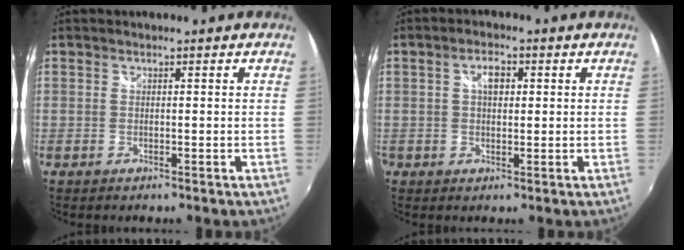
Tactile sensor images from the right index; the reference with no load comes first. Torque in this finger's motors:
{"motor_torque": [0.03, -0.03, 0.03, 0.00]}